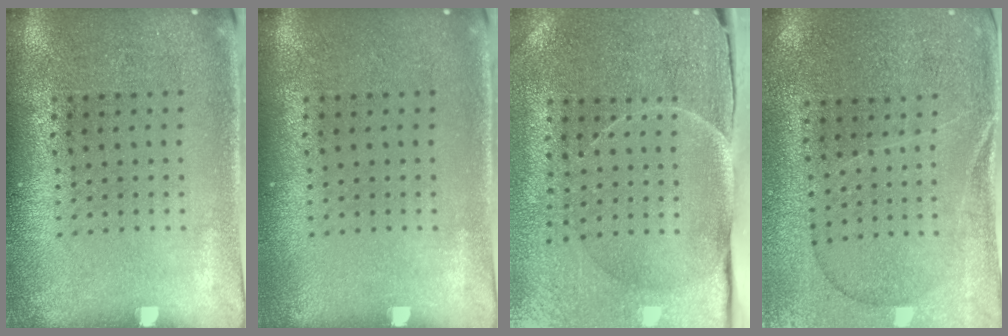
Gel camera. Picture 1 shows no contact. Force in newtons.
{"total": 0.0}
{"total": 3.7, "press": 3.6, "slide": 1.1}
{"total": 0.6, "press": 0.5, "slide": 0.3}